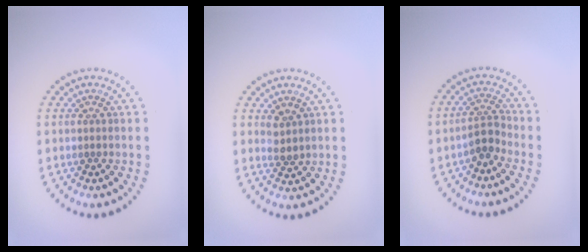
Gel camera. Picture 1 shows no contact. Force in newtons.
{"total": 1.6, "press": 1.3, "slide": 0.9}
{"total": 2.0, "press": 1.5, "slide": 1.3}